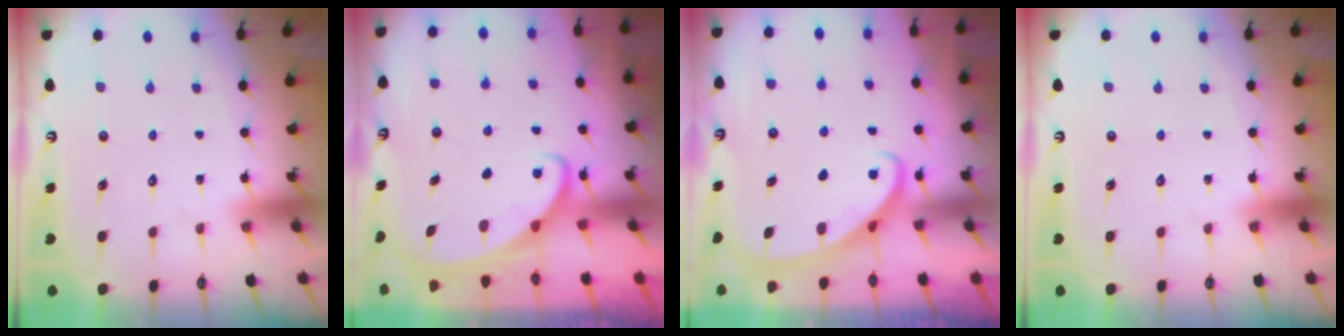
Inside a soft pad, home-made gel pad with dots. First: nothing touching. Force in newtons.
{"total": 2.0, "press": 2.0, "slide": 0.3}
{"total": 2.7, "press": 2.7, "slide": 0.3}
{"total": 0.0}